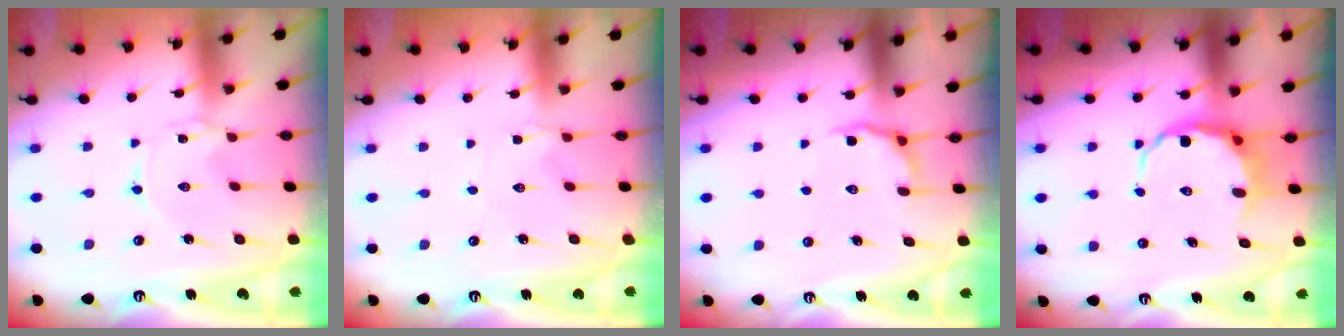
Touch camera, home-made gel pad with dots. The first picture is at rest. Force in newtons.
{"total": 1.4, "press": 1.4, "slide": 0.4}
{"total": 5.4, "press": 4.8, "slide": 2.4}
{"total": 7.3, "press": 7.0, "slide": 2.0}